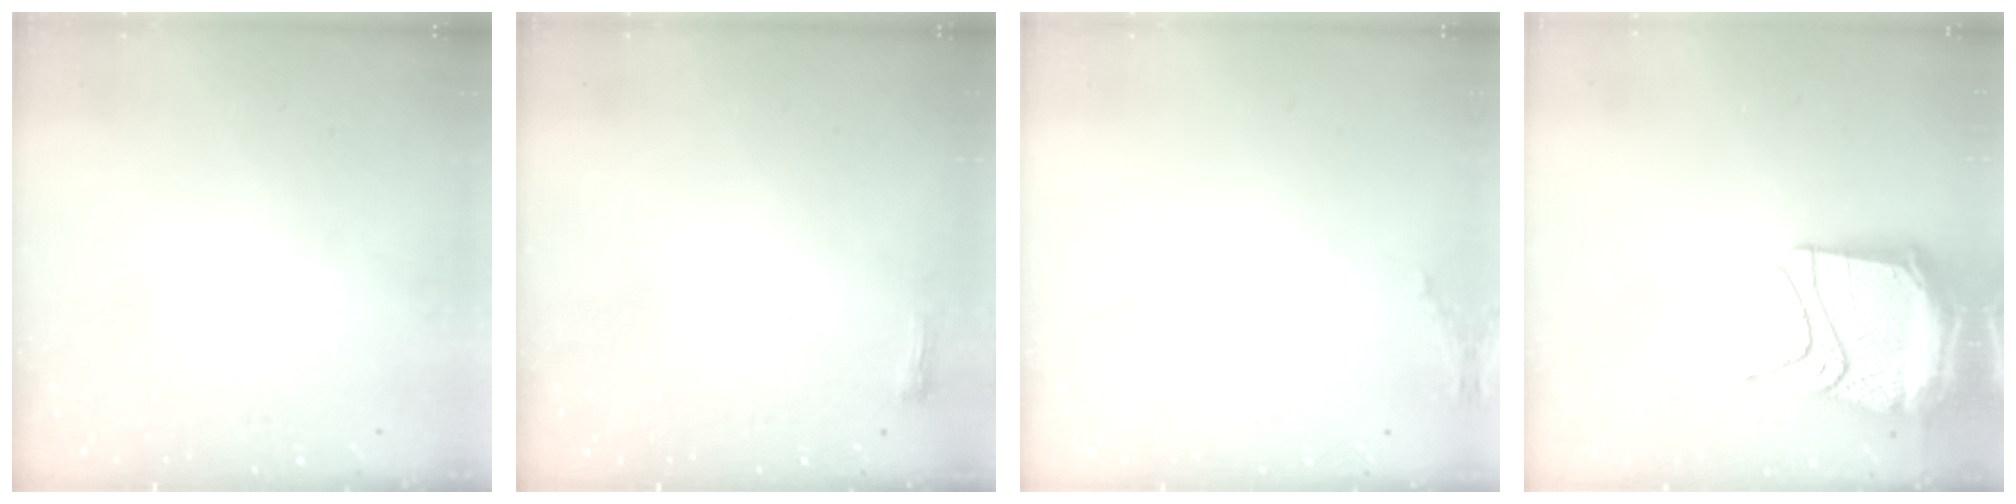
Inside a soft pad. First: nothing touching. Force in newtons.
{"total": 2.6, "press": 2.5, "slide": 0.6}
{"total": 5.6, "press": 5.3, "slide": 1.7}
{"total": 24.0, "press": 20.5, "slide": 12.5}